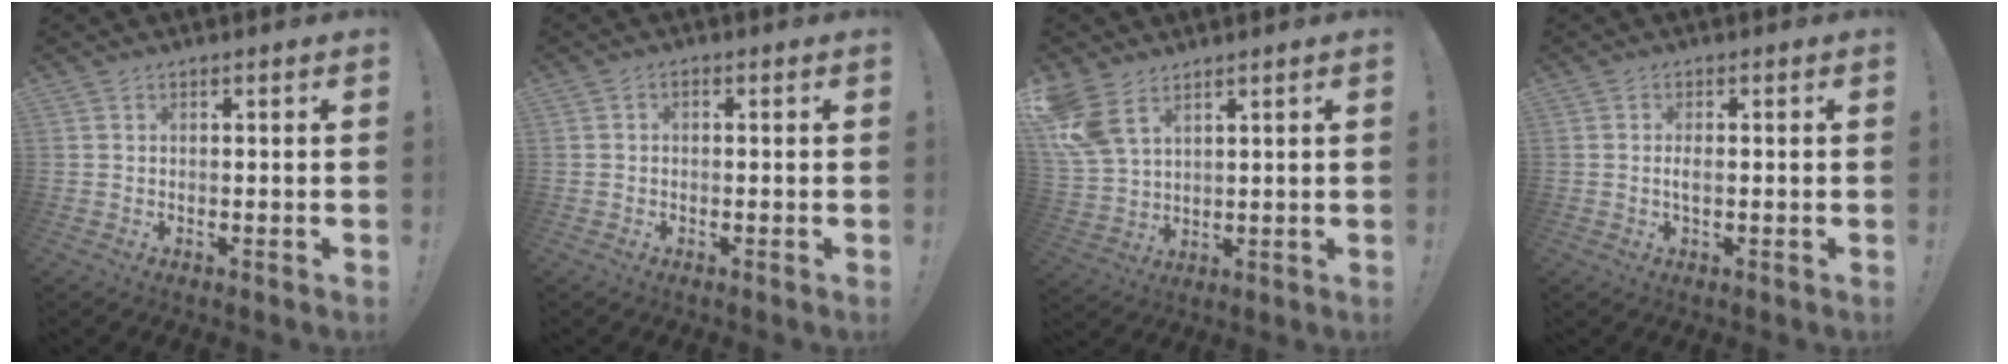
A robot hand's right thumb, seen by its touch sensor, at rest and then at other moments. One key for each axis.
{"total": 1.2, "fx": -0.9, "fy": 0.7, "fz": 0.5, "tx": -0.016, "ty": 0.007, "tz": -0.014}
{"total": 9.4, "fx": 5.6, "fy": 5.4, "fz": 5.4, "tx": -0.116, "ty": -0.022, "tz": 0.114}
{"total": 2.0, "fx": -0.4, "fy": 0.7, "fz": 1.9, "tx": -0.025, "ty": -0.001, "tz": -0.009}